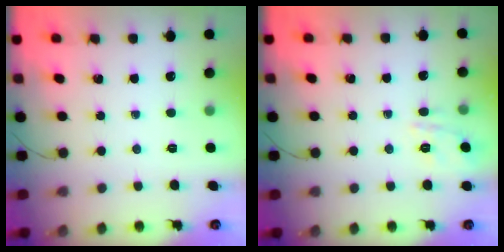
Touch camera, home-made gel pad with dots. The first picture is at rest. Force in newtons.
{"total": 2.4, "press": 2.0, "slide": 1.3}